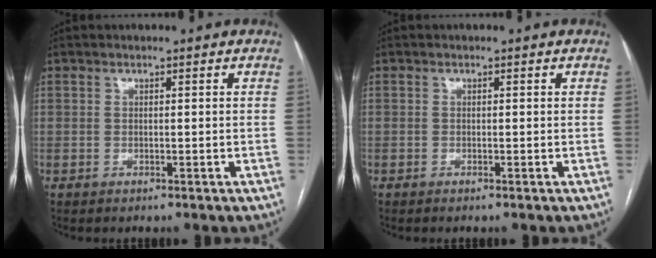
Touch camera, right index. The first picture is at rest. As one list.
[{"total": 0.0}]